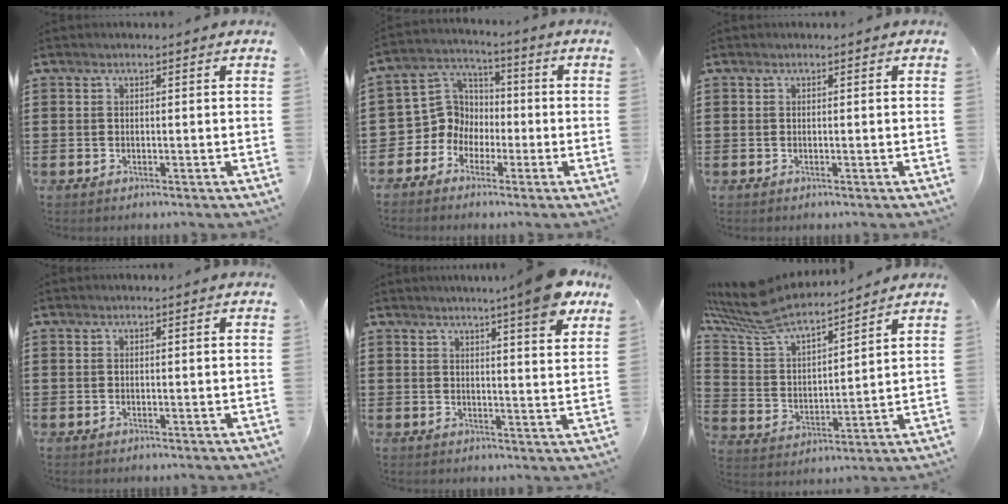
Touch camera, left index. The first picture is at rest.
{"total": 7.8, "force": [-1.7, 7.3, 2.2], "torque": [-0.088, 0.004, -0.037]}
{"total": 0.0}
{"total": 0.0}
{"total": 8.0, "force": [6.4, 0.1, 4.8], "torque": [-0.079, -0.026, 0.107]}
{"total": 8.8, "force": [8.1, 1.9, 2.8], "torque": [-0.095, -0.047, 0.141]}